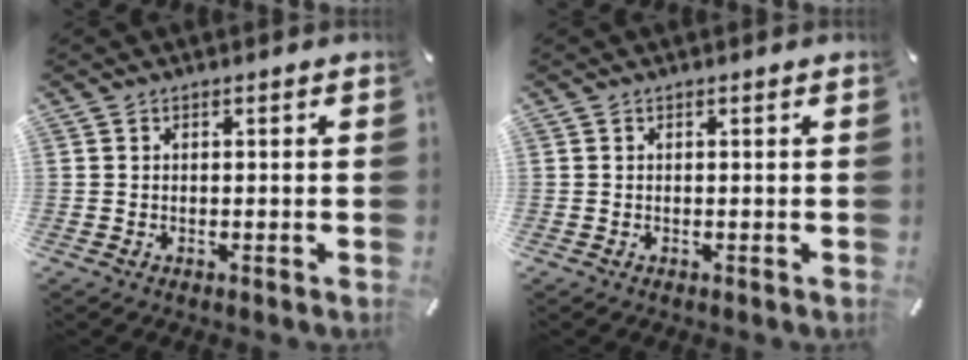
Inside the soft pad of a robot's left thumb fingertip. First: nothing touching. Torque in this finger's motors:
{"motor_torque": [0.00, 0.00, -0.02, 0.00, 0.00]}